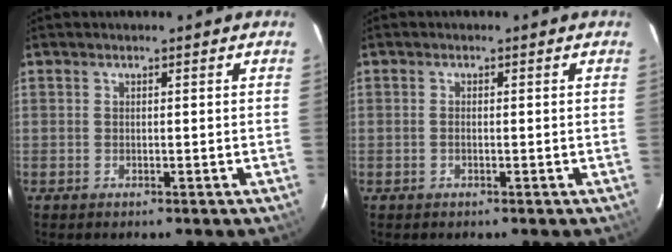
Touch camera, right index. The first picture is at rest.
{"total": 0.7, "force": [-0.2, 0.3, 0.6], "torque": [-0.013, 0.001, -0.005]}